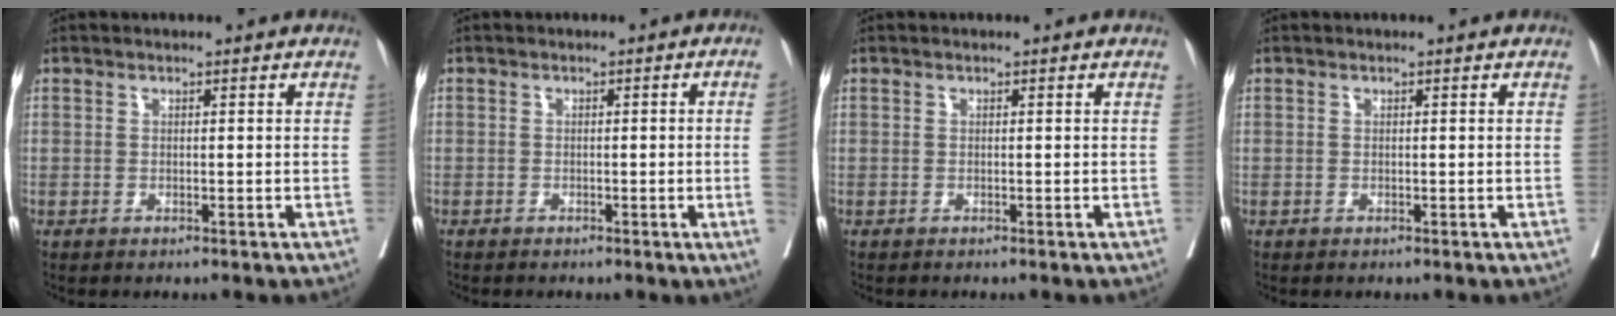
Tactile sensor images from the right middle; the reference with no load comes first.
{"total": 2.8, "force": [-0.4, -1.1, 2.5], "torque": [-0.032, -0.005, -0.006]}
{"total": 0.6, "force": [-0.5, -0.1, 0.3], "torque": [-0.001, 0.002, -0.008]}
{"total": 0.0}